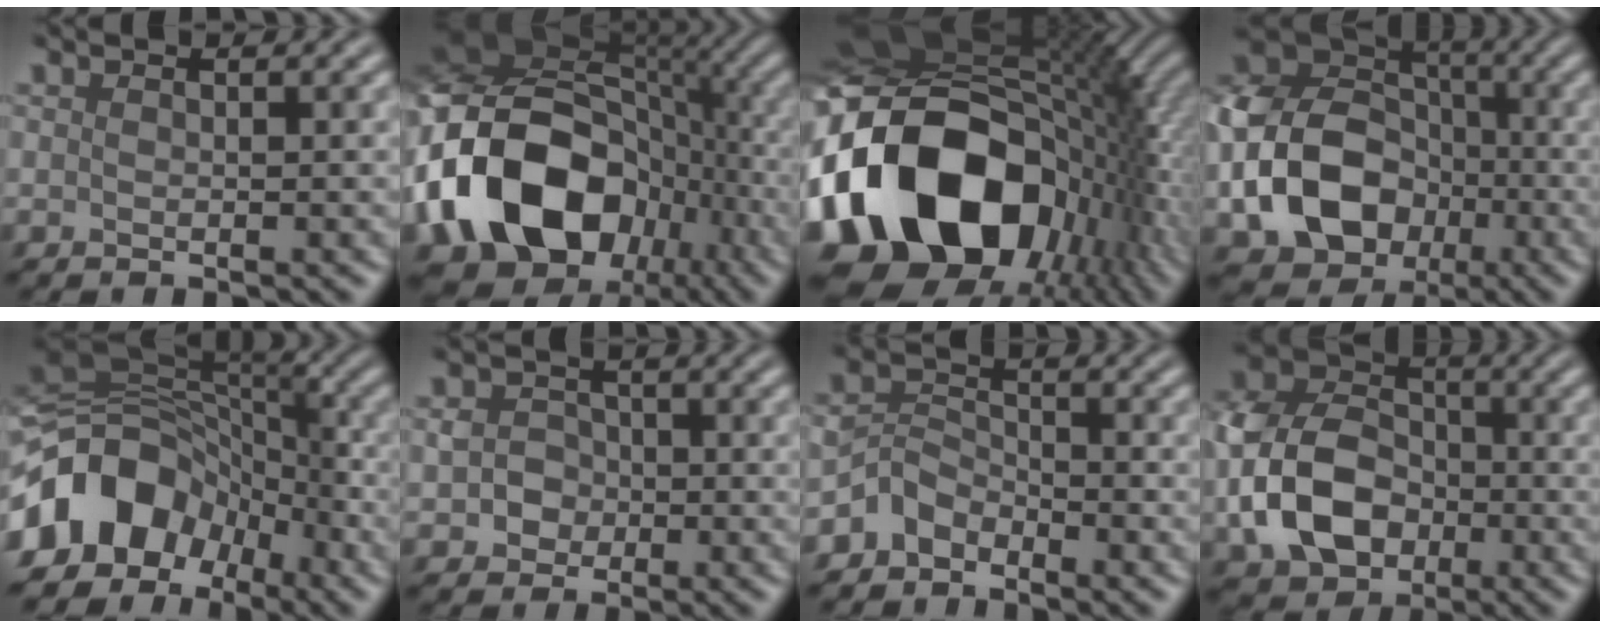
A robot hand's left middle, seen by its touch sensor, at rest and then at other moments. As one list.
[{"total": 16.9, "force": [-4.6, 12.8, 10.1], "torque": [-0.200, -0.004, -0.079]}, {"total": 19.6, "force": [-5.3, 13.7, 13.0], "torque": [-0.276, -0.026, -0.080]}, {"total": 12.7, "force": [-3.3, 10.1, 7.0], "torque": [-0.158, -0.011, -0.062]}, {"total": 12.6, "force": [-5.2, 9.0, 7.1], "torque": [-0.144, 0.000, -0.105]}, {"total": 2.1, "force": [-0.4, 2.0, 0.7], "torque": [-0.006, 0.005, -0.010]}, {"total": 2.6, "force": [-2.1, 1.5, 0.4], "torque": [-0.007, 0.013, -0.049]}, {"total": 9.5, "force": [-2.4, 7.2, 5.7], "torque": [-0.125, 0.000, -0.052]}]